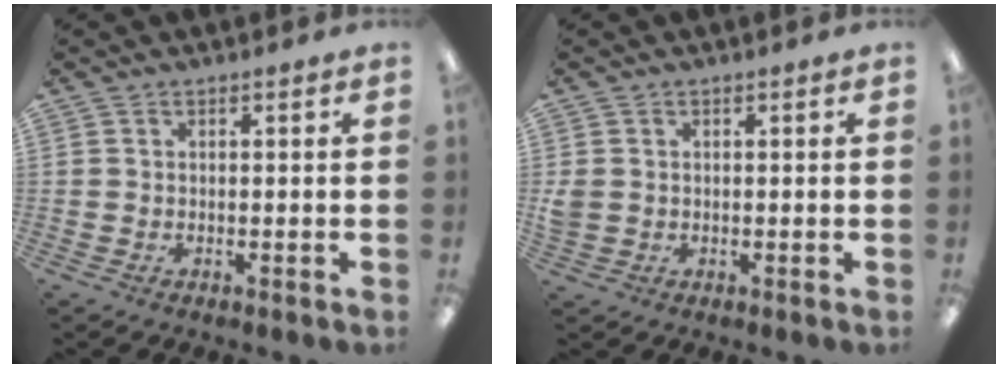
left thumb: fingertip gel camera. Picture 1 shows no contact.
{"total": 2.5, "force": [0.2, 2.2, 1.0], "torque": [-0.019, 0.003, 0.004]}